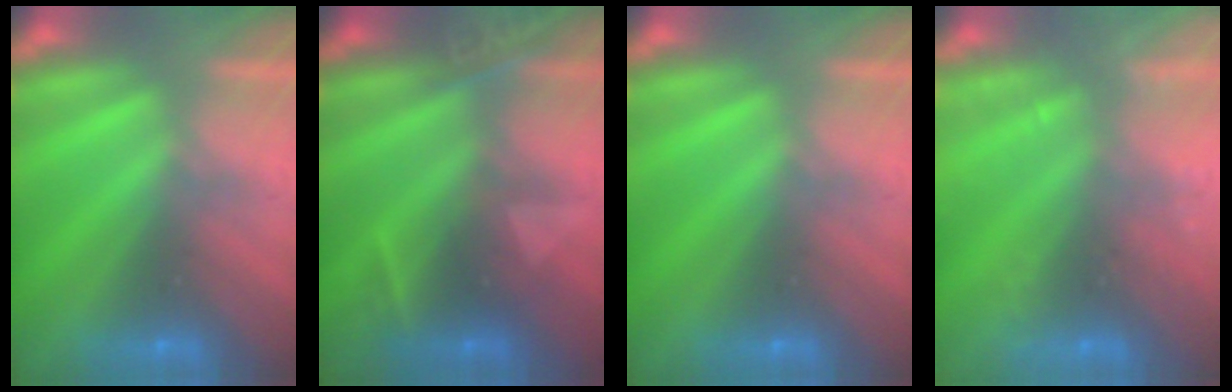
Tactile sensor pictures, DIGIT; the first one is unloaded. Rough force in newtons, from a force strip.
{"total": 2.5}
{"total": 0.0}
{"total": 2.6}